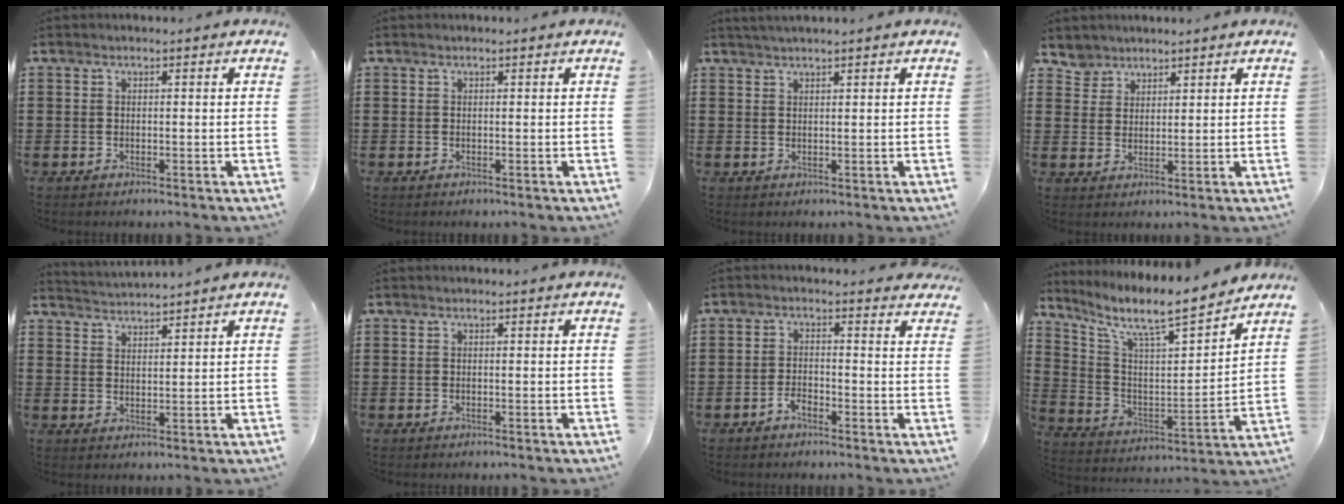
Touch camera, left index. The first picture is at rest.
{"total": 0.0}
{"total": 1.3, "force": [1.2, -0.2, 0.6], "torque": [-0.012, 0.001, 0.023]}
{"total": 3.3, "force": [2.8, 1.7, -0.3], "torque": [-0.008, 0.000, 0.055]}
{"total": 2.6, "force": [2.6, -0.4, -0.4], "torque": [-0.001, -0.010, 0.049]}
{"total": 0.0}
{"total": 2.0, "force": [-0.8, 1.1, 1.5], "torque": [-0.029, 0.006, -0.017]}
{"total": 9.0, "force": [7.5, 1.4, 4.7], "torque": [-0.116, -0.051, 0.120]}